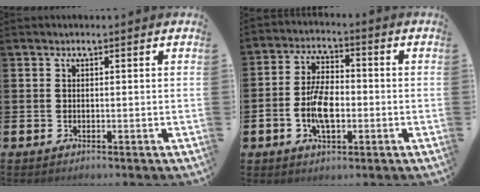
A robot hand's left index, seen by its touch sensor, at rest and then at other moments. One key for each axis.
{"total": 6.8, "fx": -1.4, "fy": 3.7, "fz": 5.5, "tx": -0.098, "ty": 0.003, "tz": -0.031}